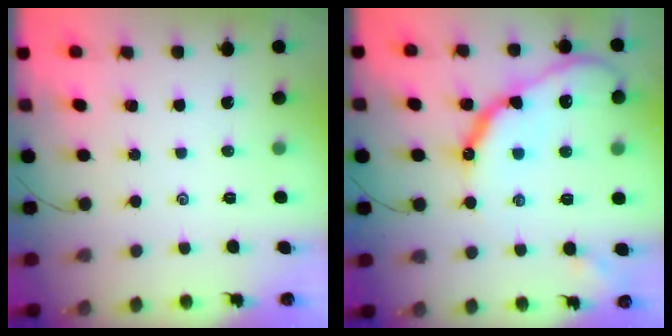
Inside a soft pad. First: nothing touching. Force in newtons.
{"total": 16.3, "press": 16.2, "slide": 1.1}